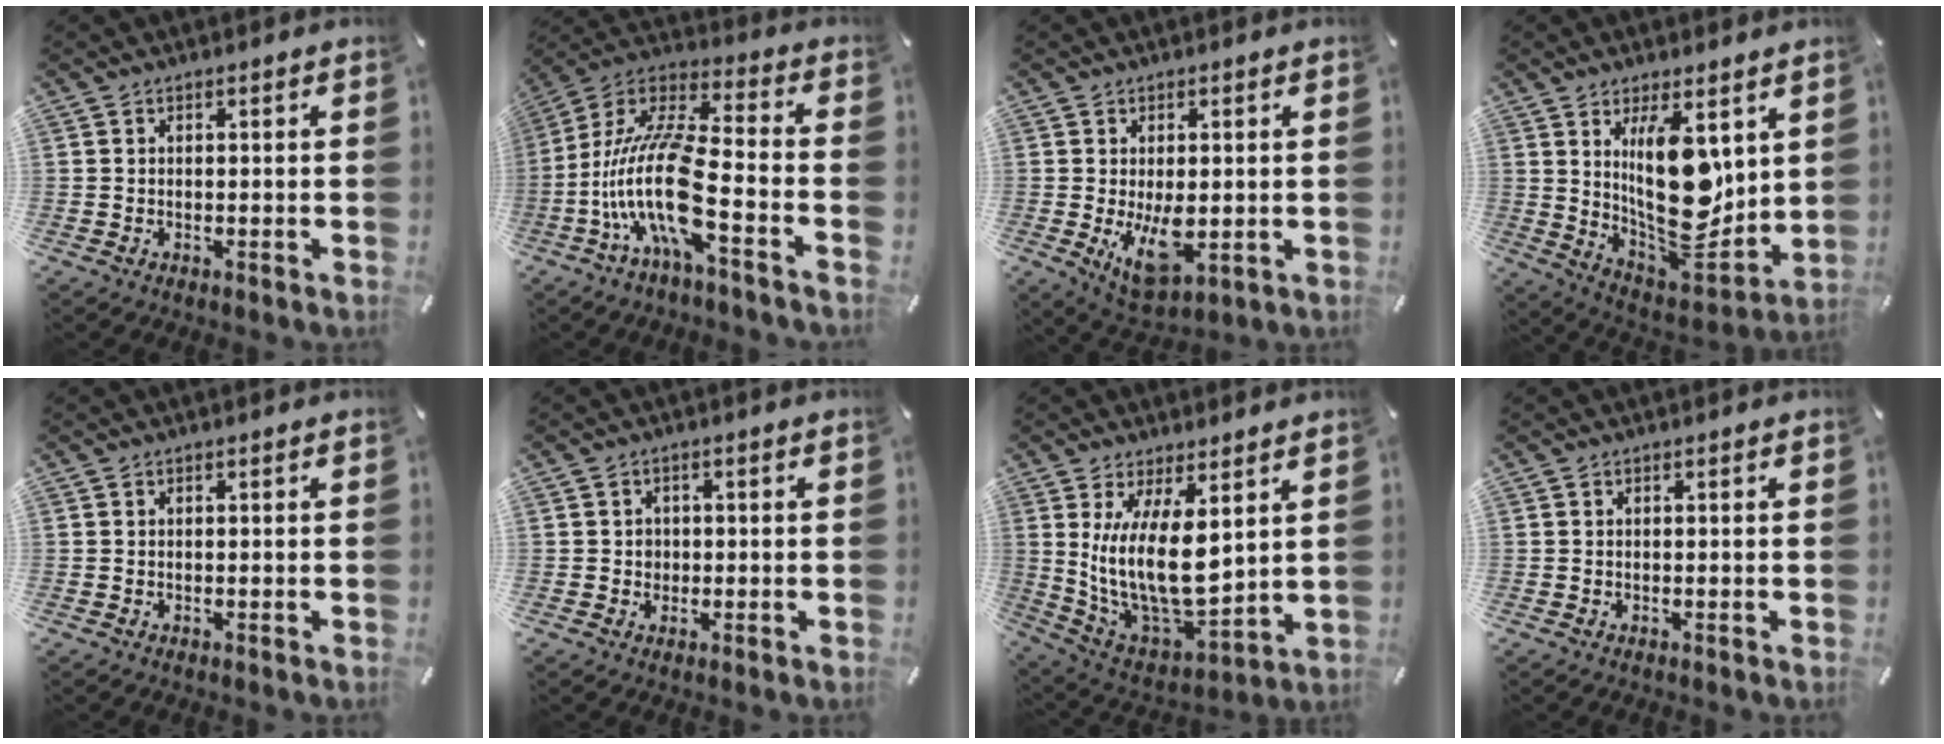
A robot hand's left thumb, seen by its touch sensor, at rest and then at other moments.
{"total": 20.0, "force": [-6.0, 6.3, 18.0], "torque": [-0.395, -0.001, -0.114]}
{"total": 9.4, "force": [-0.6, 4.8, 8.0], "torque": [-0.141, -0.018, -0.006]}
{"total": 18.9, "force": [5.5, 8.8, 15.8], "torque": [-0.280, -0.057, 0.096]}
{"total": 0.0}
{"total": 2.0, "force": [-0.1, 1.9, 0.6], "torque": [-0.013, 0.006, -0.006]}
{"total": 16.6, "force": [4.2, 7.7, 14.1], "torque": [-0.301, -0.046, 0.077]}
{"total": 0.0}